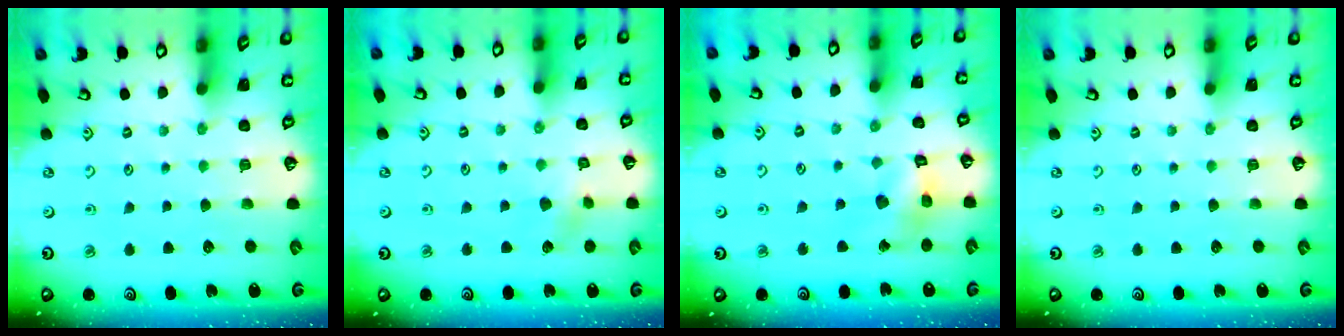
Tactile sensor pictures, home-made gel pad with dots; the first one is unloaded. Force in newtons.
{"total": 3.4, "press": 3.3, "slide": 0.4}
{"total": 10.1, "press": 10.0, "slide": 1.2}
{"total": 0.0}